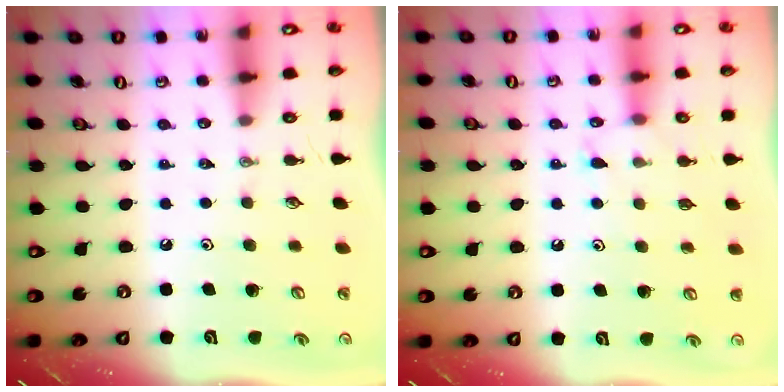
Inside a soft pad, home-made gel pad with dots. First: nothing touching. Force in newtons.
{"total": 5.8, "press": 5.7, "slide": 0.5}